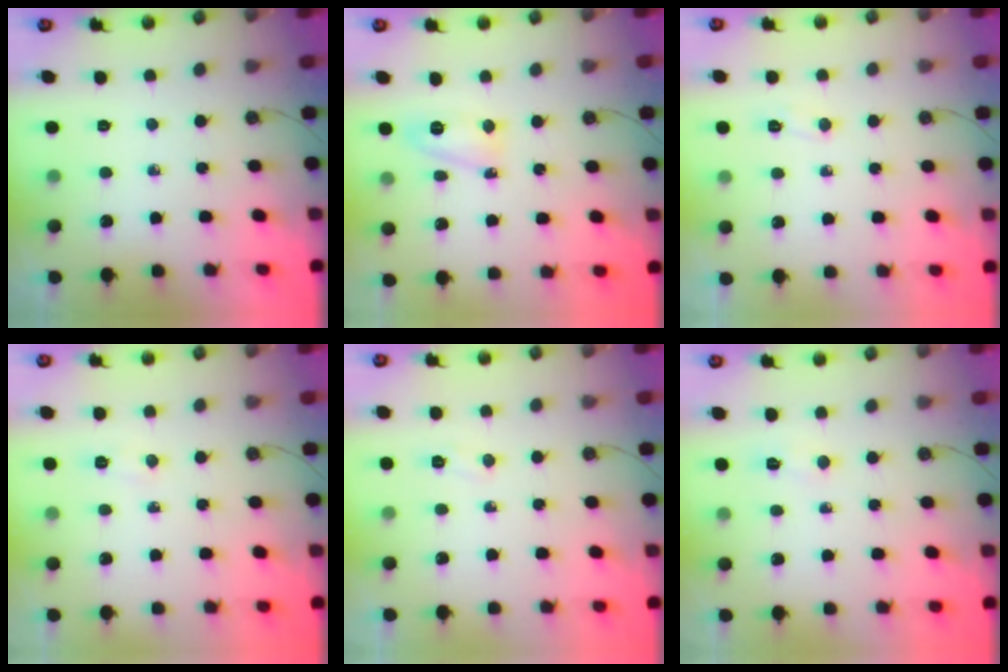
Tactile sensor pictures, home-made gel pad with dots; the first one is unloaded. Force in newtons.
{"total": 7.8, "press": 7.7, "slide": 0.6}
{"total": 9.4, "press": 3.9, "slide": 8.6}
{"total": 4.6, "press": 4.5, "slide": 0.8}
{"total": 3.1, "press": 2.8, "slide": 1.2}
{"total": 3.6, "press": 3.3, "slide": 1.3}